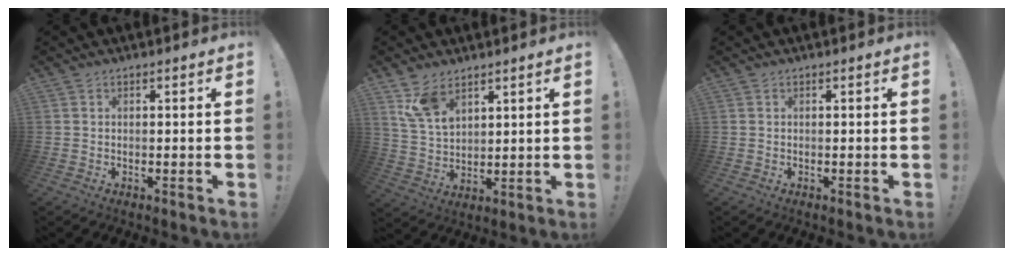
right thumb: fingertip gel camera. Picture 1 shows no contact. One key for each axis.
{"total": 9.2, "fx": 6.3, "fy": 4.7, "fz": 4.8, "tx": -0.088, "ty": -0.029, "tz": 0.124}
{"total": 0.0}